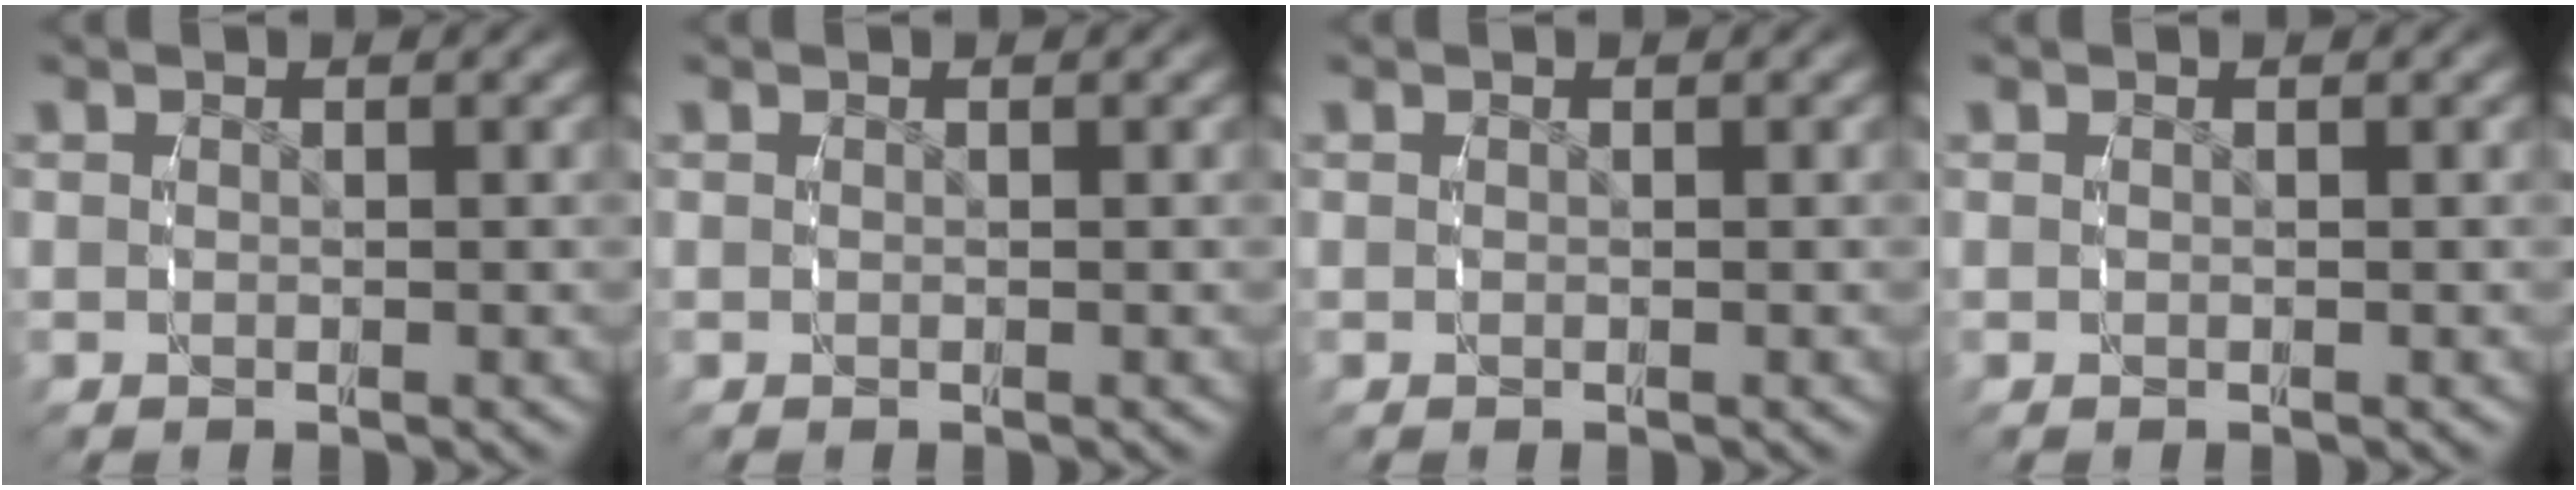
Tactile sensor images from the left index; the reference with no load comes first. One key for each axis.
{"total": 1.0, "fx": -0.7, "fy": 0.6, "fz": 0.2, "tx": -0.010, "ty": 0.001, "tz": -0.014}
{"total": 0.0}
{"total": 0.7, "fx": -0.5, "fy": 0.4, "fz": 0.2, "tx": -0.006, "ty": 0.001, "tz": -0.009}